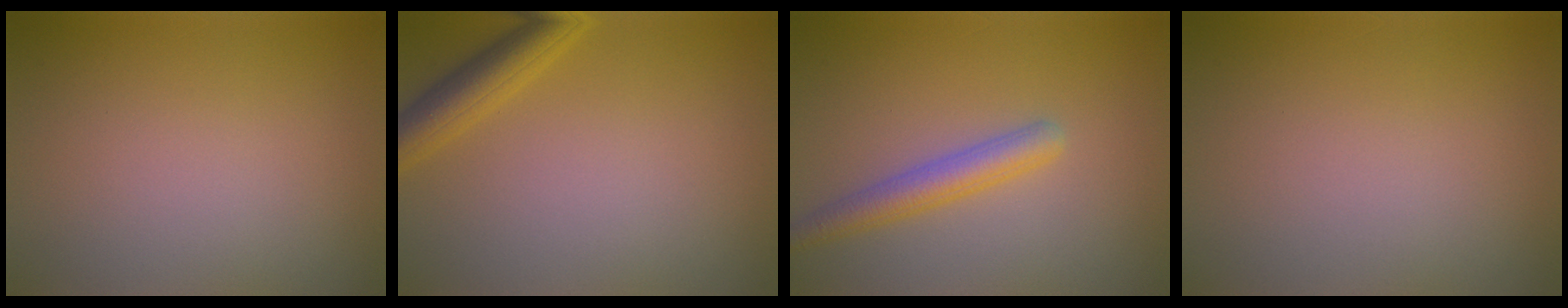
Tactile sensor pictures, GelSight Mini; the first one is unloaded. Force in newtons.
{"total": 3.5, "press": 3.5, "slide": 0.3}
{"total": 3.0, "press": 3.0, "slide": 0.2}
{"total": 0.0}